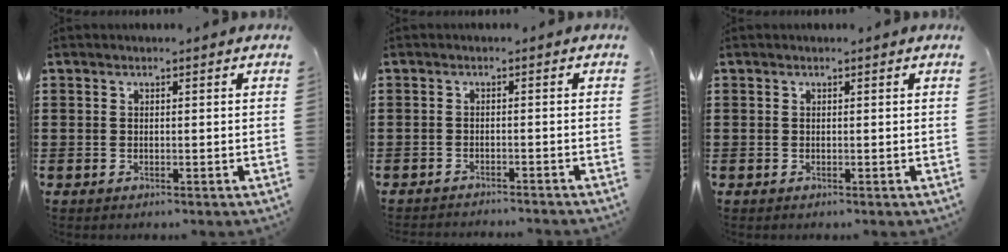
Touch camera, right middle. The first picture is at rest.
{"total": 1.4, "force": [-1.4, -0.1, 0.1], "torque": [-0.003, 0.005, -0.029]}
{"total": 0.0}